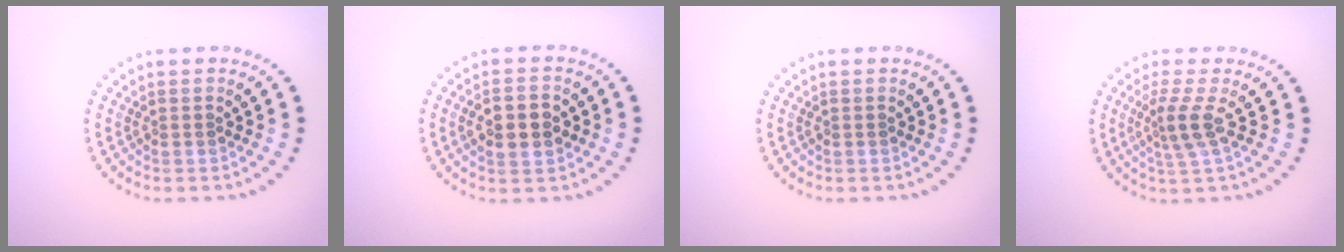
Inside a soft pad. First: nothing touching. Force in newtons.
{"total": 3.6, "press": 3.6, "slide": 0.0}
{"total": 0.0}
{"total": 2.7, "press": 1.9, "slide": 1.9}